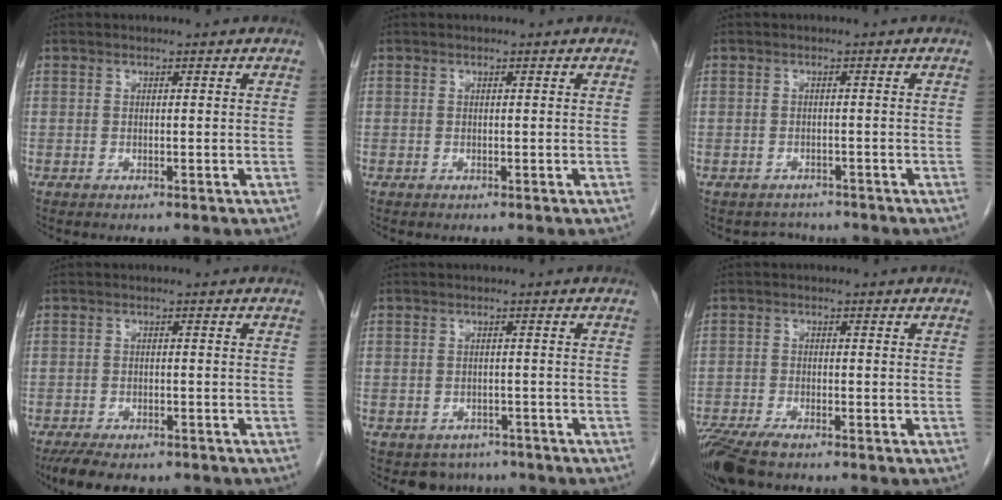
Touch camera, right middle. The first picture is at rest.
{"total": 0.0}
{"total": 2.5, "force": [-2.2, 1.1, -0.4], "torque": [-0.001, 0.000, -0.033]}
{"total": 8.4, "force": [-6.6, 3.2, 4.1], "torque": [-0.060, -0.008, -0.095]}
{"total": 3.8, "force": [-3.0, 2.3, 0.2], "torque": [0.002, 0.005, -0.041]}
{"total": 7.7, "force": [-5.9, 2.0, 4.5], "torque": [-0.083, -0.017, -0.107]}